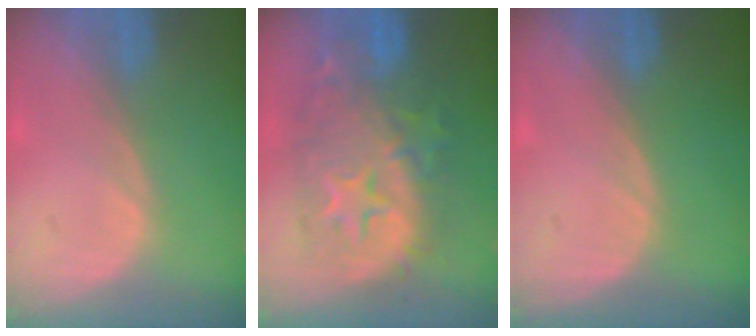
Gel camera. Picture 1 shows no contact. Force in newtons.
{"total": 12.6, "press": 12.6, "slide": 1.1}
{"total": 0.0}